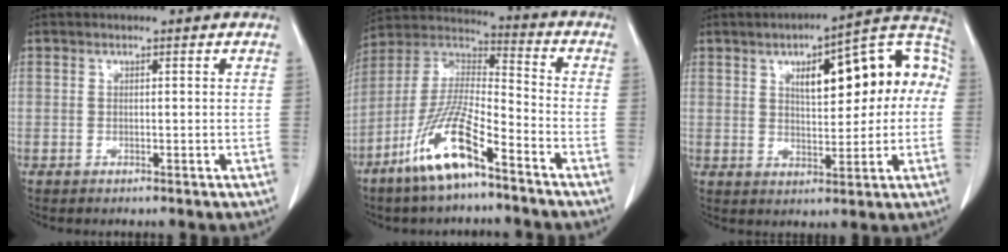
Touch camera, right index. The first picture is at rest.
{"total": 14.0, "force": [-8.4, 2.2, 10.9], "torque": [-0.227, -0.015, -0.161]}
{"total": 14.6, "force": [2.5, 3.6, 13.9], "torque": [-0.184, 0.046, 0.033]}